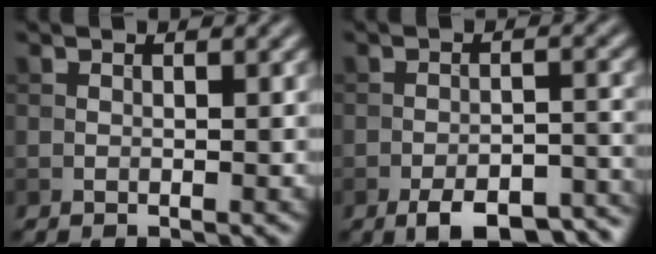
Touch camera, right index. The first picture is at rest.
{"total": 7.3, "force": [-5.3, 2.7, 4.3], "torque": [-0.062, -0.006, -0.076]}